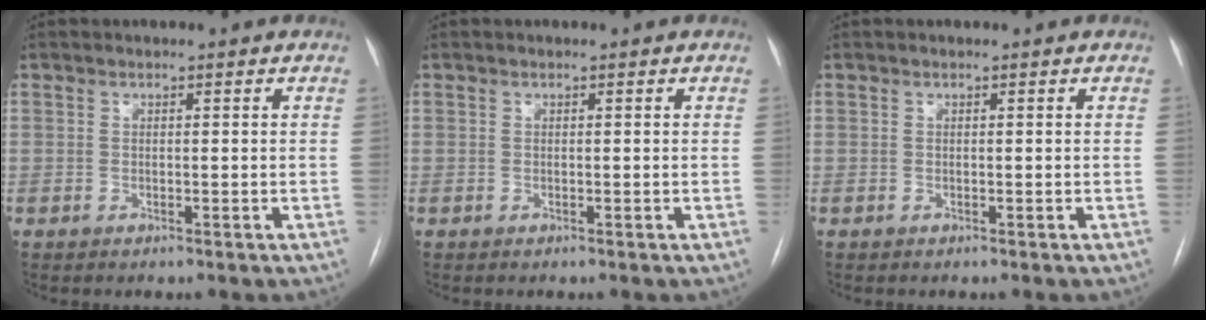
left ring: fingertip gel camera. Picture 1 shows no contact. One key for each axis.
{"total": 0.0}
{"total": 0.0}